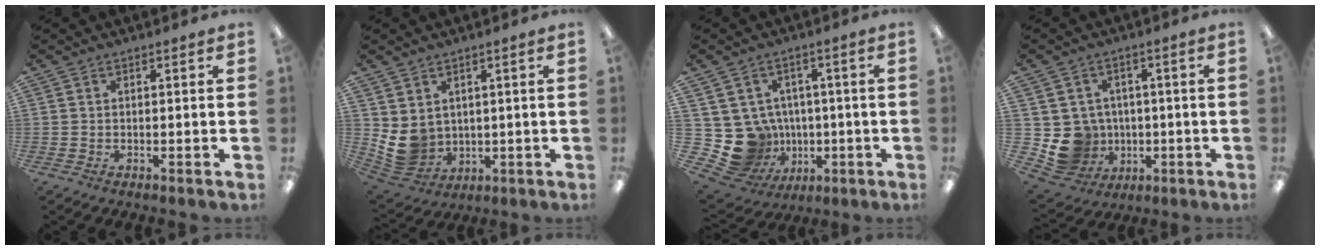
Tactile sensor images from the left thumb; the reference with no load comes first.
{"total": 7.7, "force": [2.4, 6.7, 3.0], "torque": [-0.089, -0.021, 0.054]}
{"total": 11.8, "force": [-1.4, 11.2, 3.4], "torque": [-0.110, -0.002, -0.005]}
{"total": 9.2, "force": [-1.1, 9.0, 1.8], "torque": [-0.063, 0.004, -0.007]}